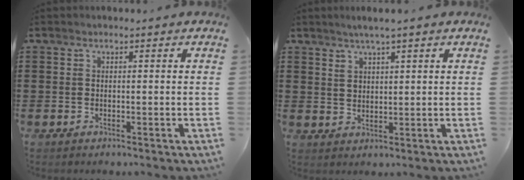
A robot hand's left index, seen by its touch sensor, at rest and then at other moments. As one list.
[{"total": 2.3, "force": [1.6, 0.7, 1.5], "torque": [-0.031, 0.005, 0.028]}]